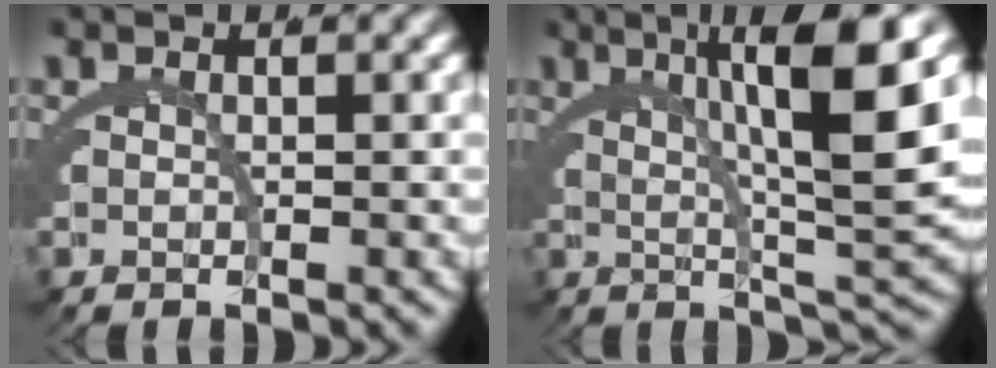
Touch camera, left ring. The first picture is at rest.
{"total": 10.9, "force": [3.8, 1.4, 10.1], "torque": [-0.121, 0.021, 0.057]}